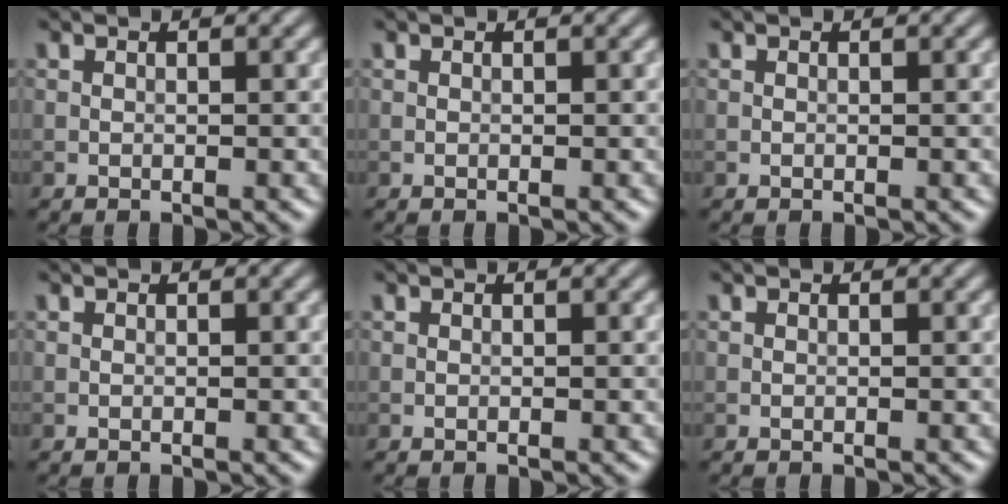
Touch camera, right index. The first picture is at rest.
{"total": 0.0}
{"total": 0.0}
{"total": 0.0}
{"total": 0.0}
{"total": 0.0}